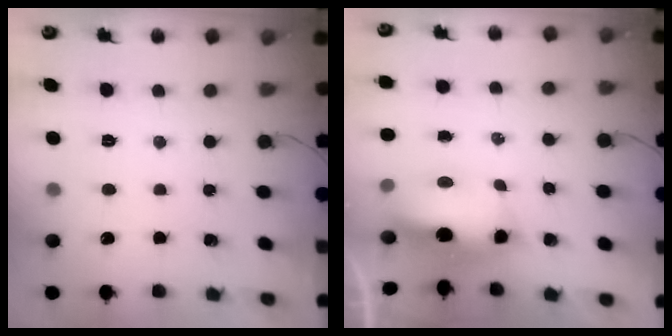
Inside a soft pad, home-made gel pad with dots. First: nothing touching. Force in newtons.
{"total": 8.8, "press": 8.7, "slide": 1.6}